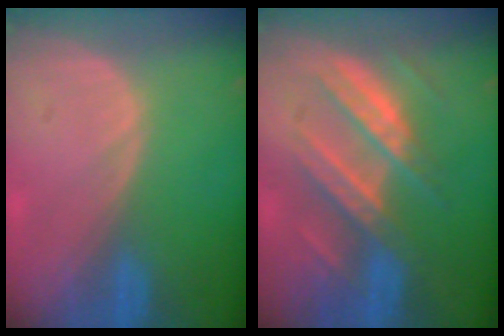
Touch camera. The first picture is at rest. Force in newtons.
{"total": 8.1, "press": 8.1, "slide": 0.4}